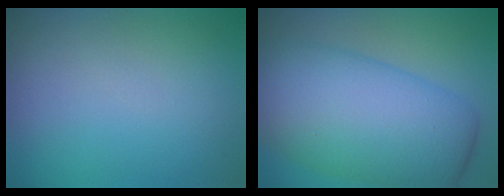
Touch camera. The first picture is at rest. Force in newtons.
{"total": 11.2, "press": 11.2, "slide": 0.3}